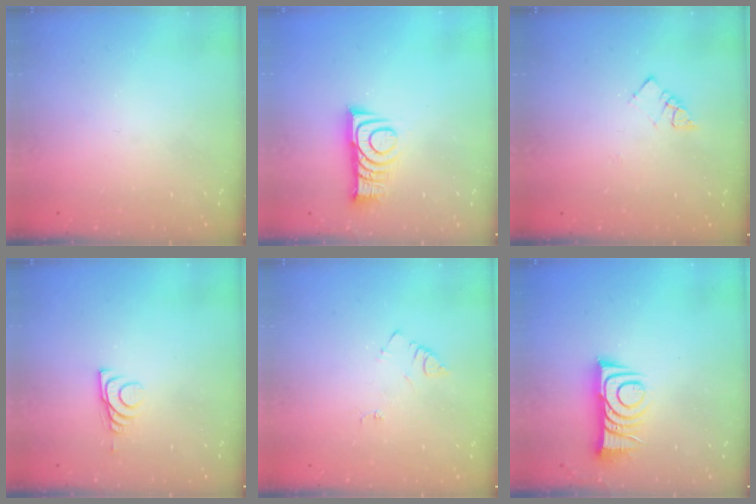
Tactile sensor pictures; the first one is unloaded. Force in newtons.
{"total": 9.6, "press": 9.6, "slide": 0.1}
{"total": 3.6, "press": 3.6, "slide": 0.3}
{"total": 6.6, "press": 6.6, "slide": 0.9}
{"total": 4.2, "press": 4.2, "slide": 0.4}
{"total": 9.3, "press": 9.3, "slide": 0.6}